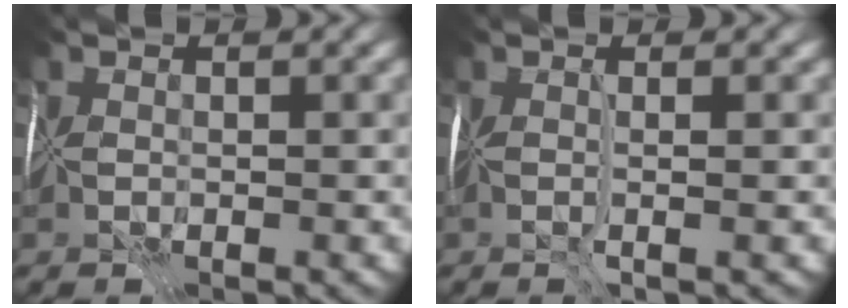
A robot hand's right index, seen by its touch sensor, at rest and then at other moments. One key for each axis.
{"total": 2.0, "fx": 0.0, "fy": 0.2, "fz": 2.0, "tx": -0.030, "ty": -0.001, "tz": -0.003}